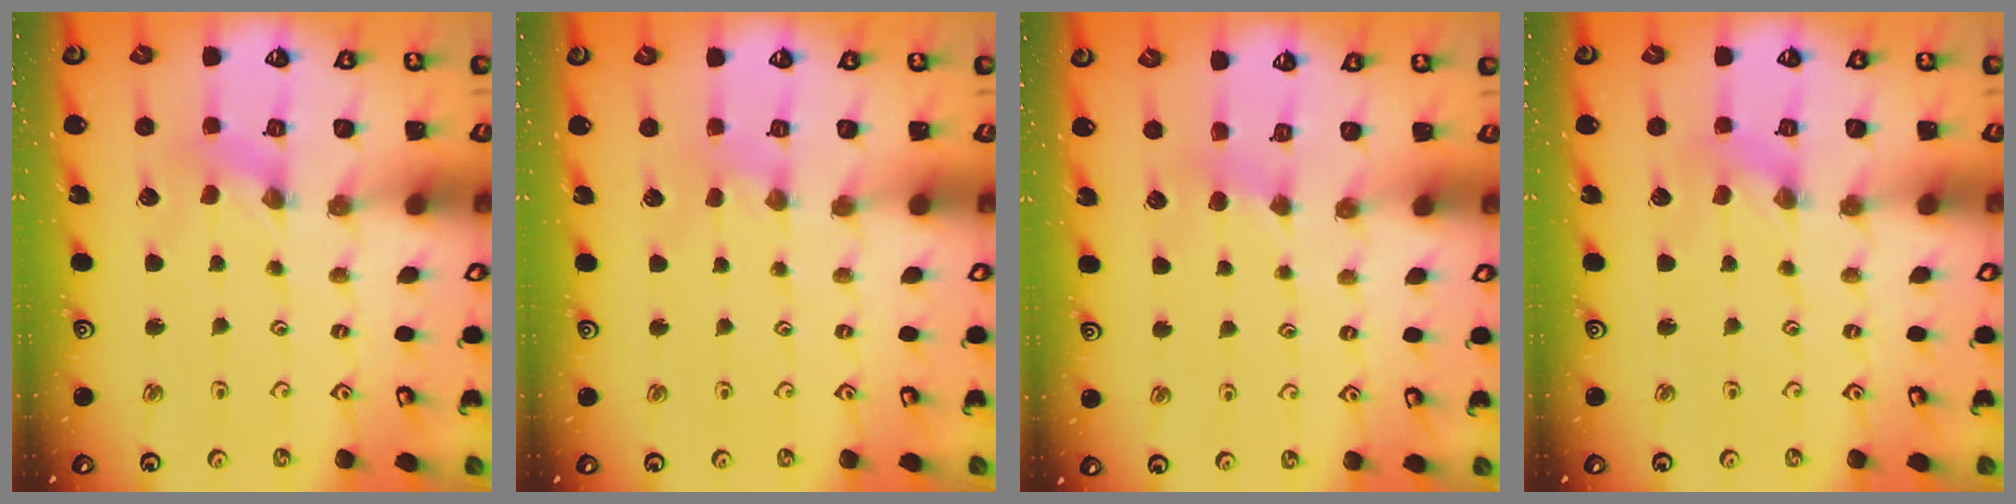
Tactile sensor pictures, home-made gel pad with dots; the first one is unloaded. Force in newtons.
{"total": 1.2, "press": 1.2, "slide": 0.3}
{"total": 2.8, "press": 2.7, "slide": 0.4}
{"total": 0.5, "press": 0.5, "slide": 0.1}